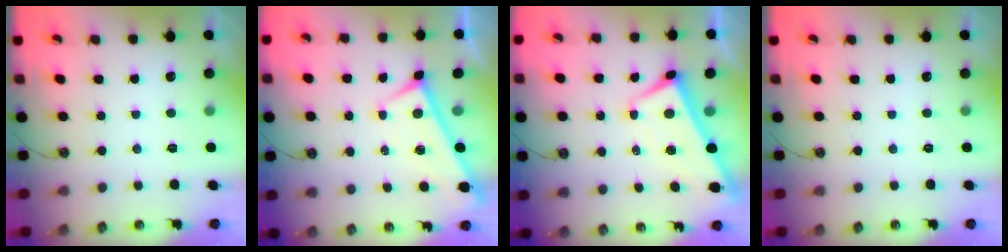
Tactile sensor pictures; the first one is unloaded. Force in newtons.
{"total": 0.0}
{"total": 3.6, "press": 3.6, "slide": 0.6}
{"total": 0.0}